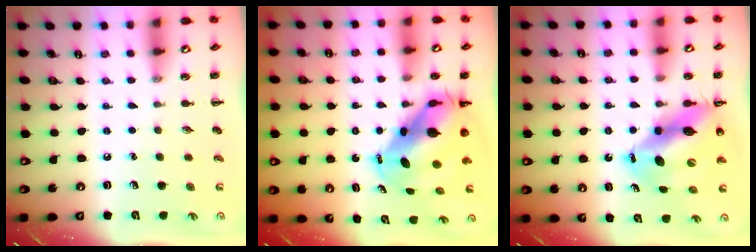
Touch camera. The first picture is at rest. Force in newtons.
{"total": 9.7, "press": 9.3, "slide": 2.8}
{"total": 13.0, "press": 12.5, "slide": 3.7}